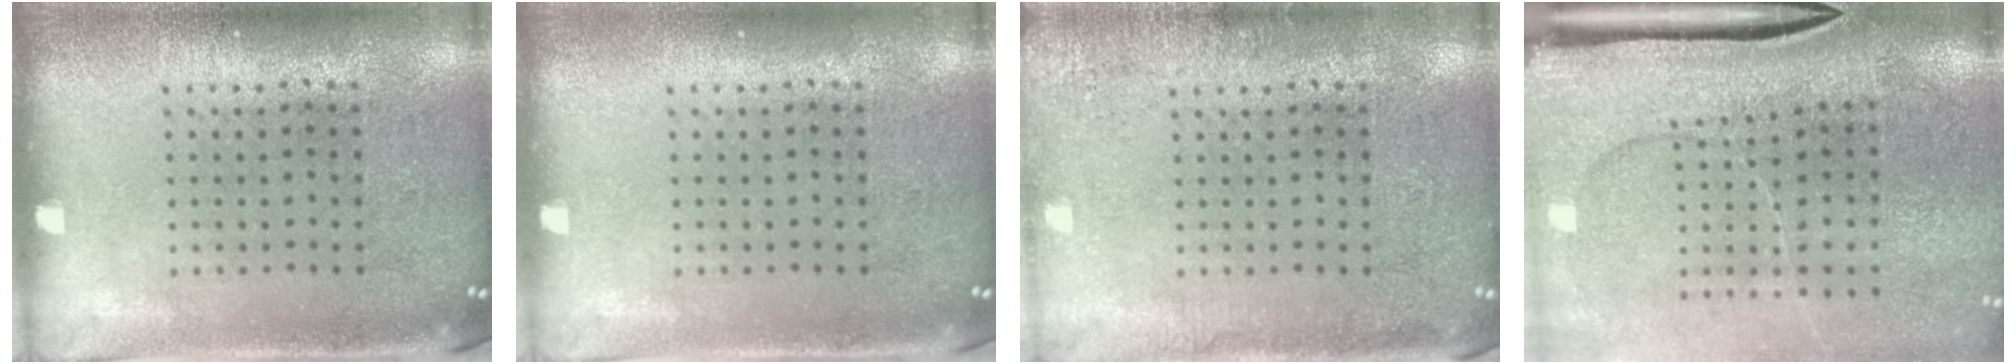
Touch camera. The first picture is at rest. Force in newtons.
{"total": 0.0}
{"total": 2.3, "press": 2.2, "slide": 0.3}
{"total": 4.1, "press": 3.4, "slide": 2.4}